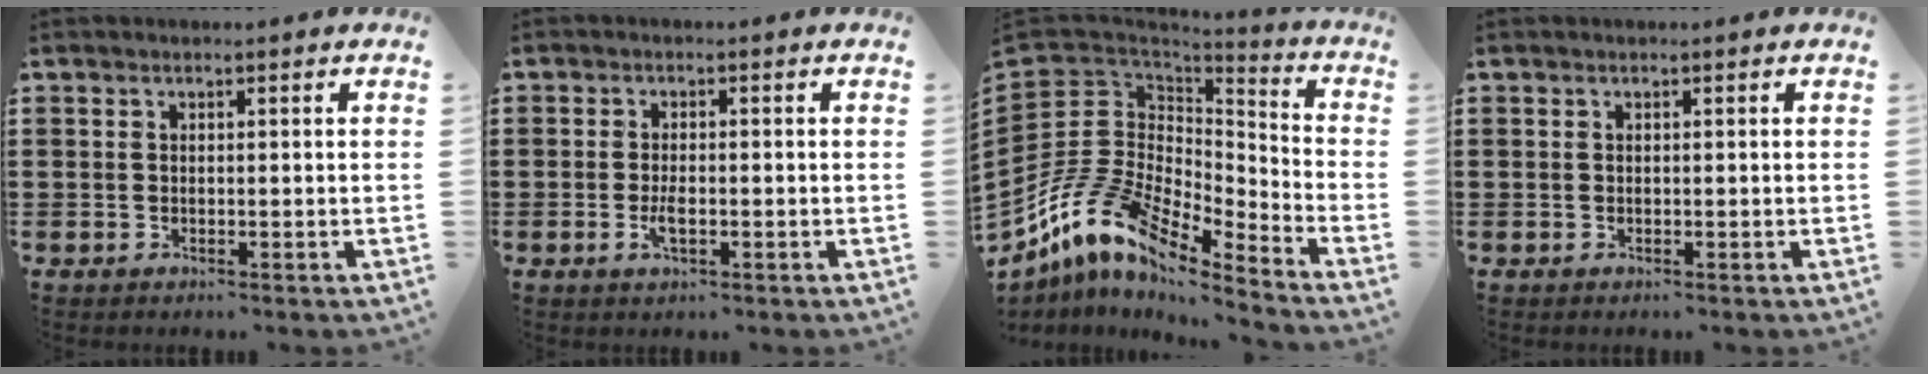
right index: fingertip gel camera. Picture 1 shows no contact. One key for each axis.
{"total": 2.6, "fx": -0.7, "fy": 0.7, "fz": 2.3, "tx": -0.050, "ty": -0.006, "tz": -0.013}
{"total": 11.1, "fx": -8.3, "fy": 5.3, "fz": 5.2, "tx": -0.154, "ty": -0.006, "tz": -0.175}
{"total": 0.0}